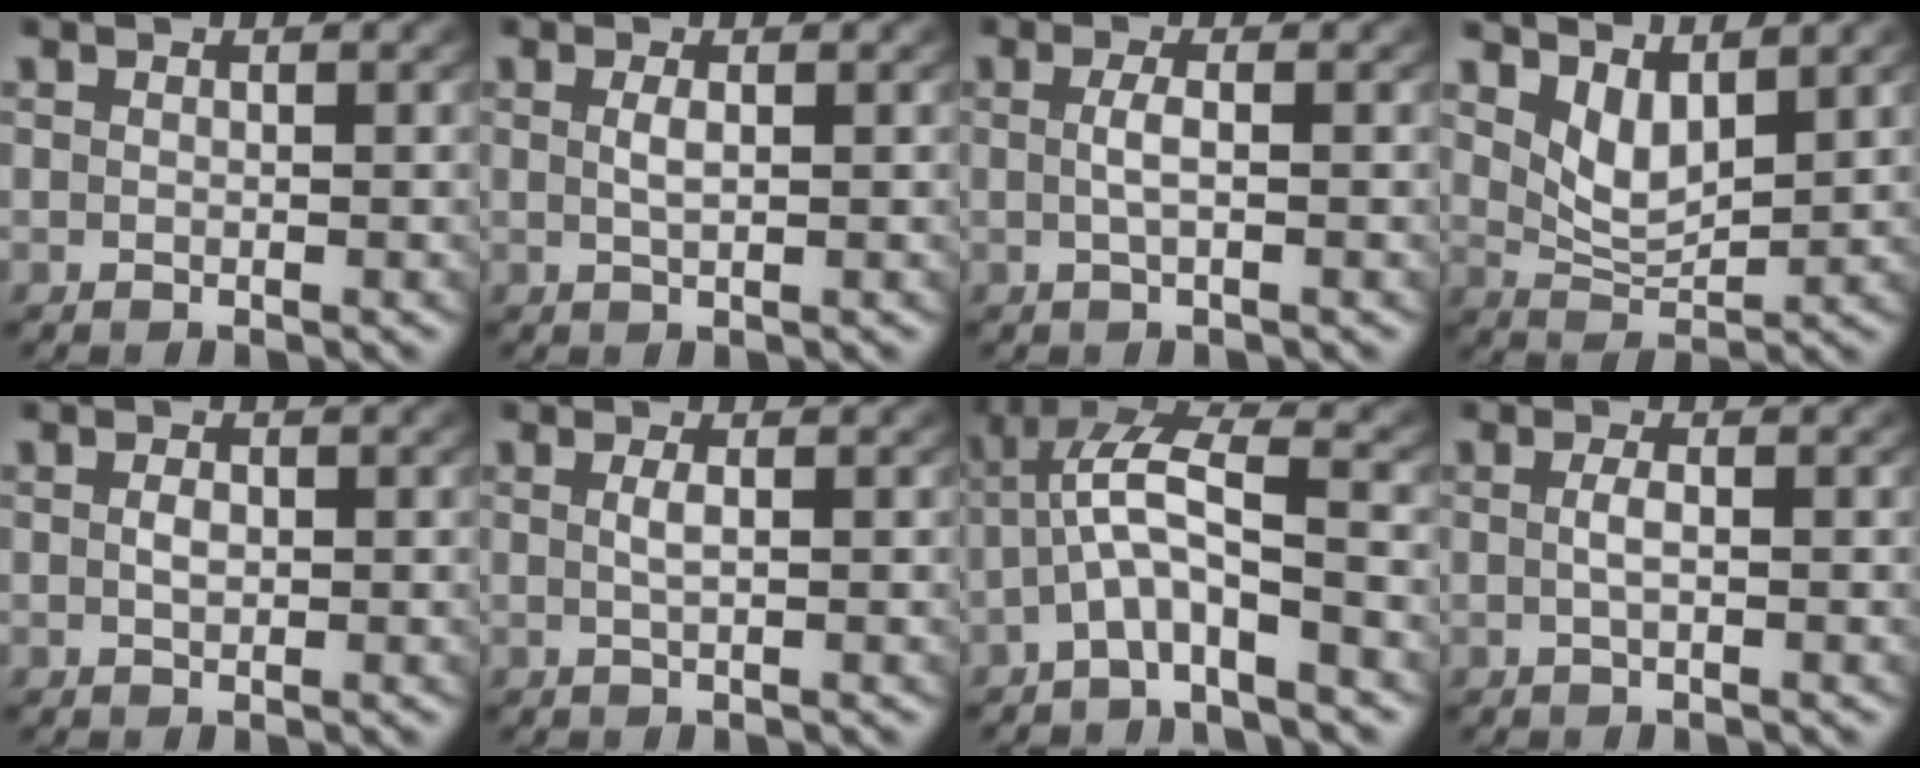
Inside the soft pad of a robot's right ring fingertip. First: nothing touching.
{"total": 1.1, "force": [0.1, 0.1, 1.1], "torque": [-0.027, -0.010, 0.009]}
{"total": 1.5, "force": [-0.3, -0.1, 1.5], "torque": [-0.035, -0.006, -0.001]}
{"total": 5.5, "force": [2.3, 3.4, 3.5], "torque": [-0.066, -0.014, 0.042]}
{"total": 0.9, "force": [-0.1, 0.5, 0.8], "torque": [-0.020, -0.012, 0.005]}
{"total": 1.1, "force": [0.0, -0.1, 1.1], "torque": [-0.028, -0.009, 0.007]}
{"total": 5.3, "force": [-0.5, 2.6, 4.6], "torque": [-0.100, -0.010, -0.008]}
{"total": 1.2, "force": [-0.3, -0.1, 1.1], "torque": [-0.030, -0.008, -0.001]}